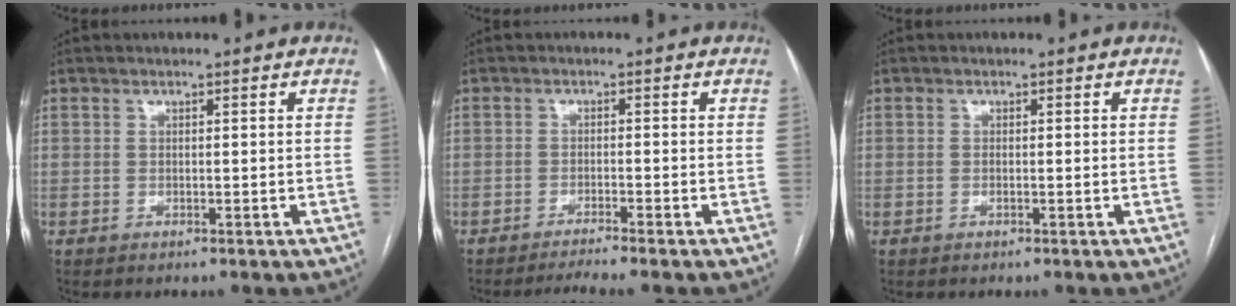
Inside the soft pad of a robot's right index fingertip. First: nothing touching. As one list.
[{"total": 4.2, "force": [-3.6, -1.4, 1.5], "torque": [-0.023, -0.009, -0.060]}, {"total": 0.6, "force": [-0.1, 0.0, 0.6], "torque": [-0.014, -0.001, 0.000]}]